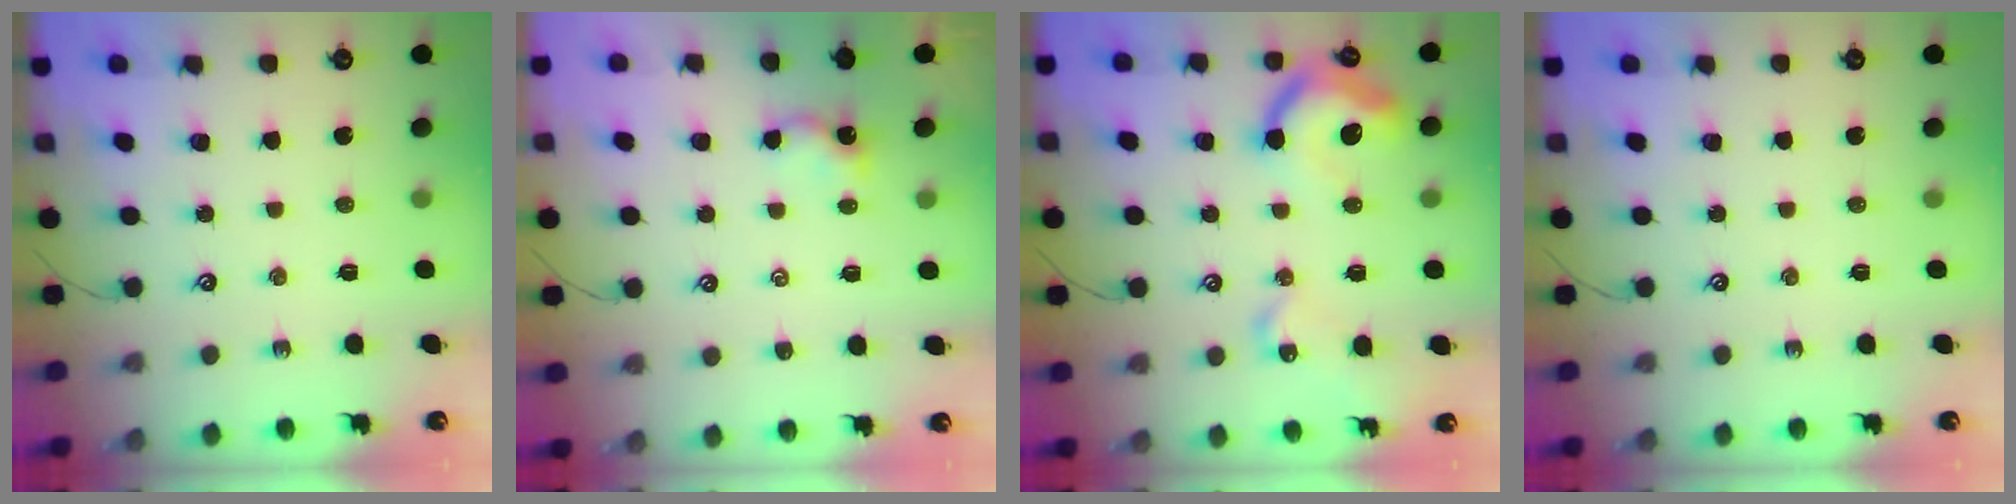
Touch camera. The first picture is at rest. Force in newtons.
{"total": 0.0}
{"total": 15.2, "press": 15.1, "slide": 1.4}
{"total": 0.0}